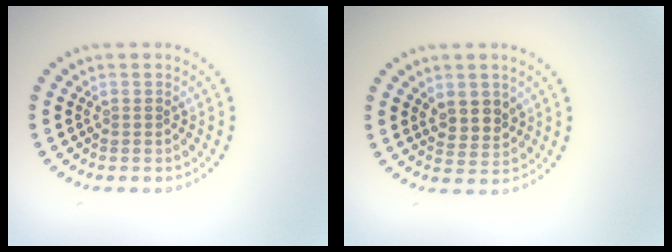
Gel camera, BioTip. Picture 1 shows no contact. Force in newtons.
{"total": 2.5, "press": 2.3, "slide": 1.0}